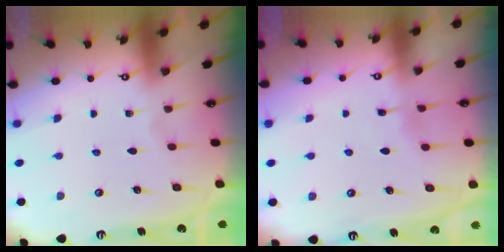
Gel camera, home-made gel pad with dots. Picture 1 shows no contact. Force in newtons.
{"total": 3.4, "press": 3.4, "slide": 0.4}